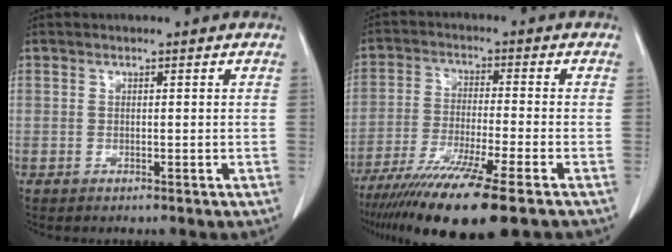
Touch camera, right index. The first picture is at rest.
{"total": 15.0, "force": [-10.6, 0.1, 10.7], "torque": [-0.194, -0.047, -0.179]}